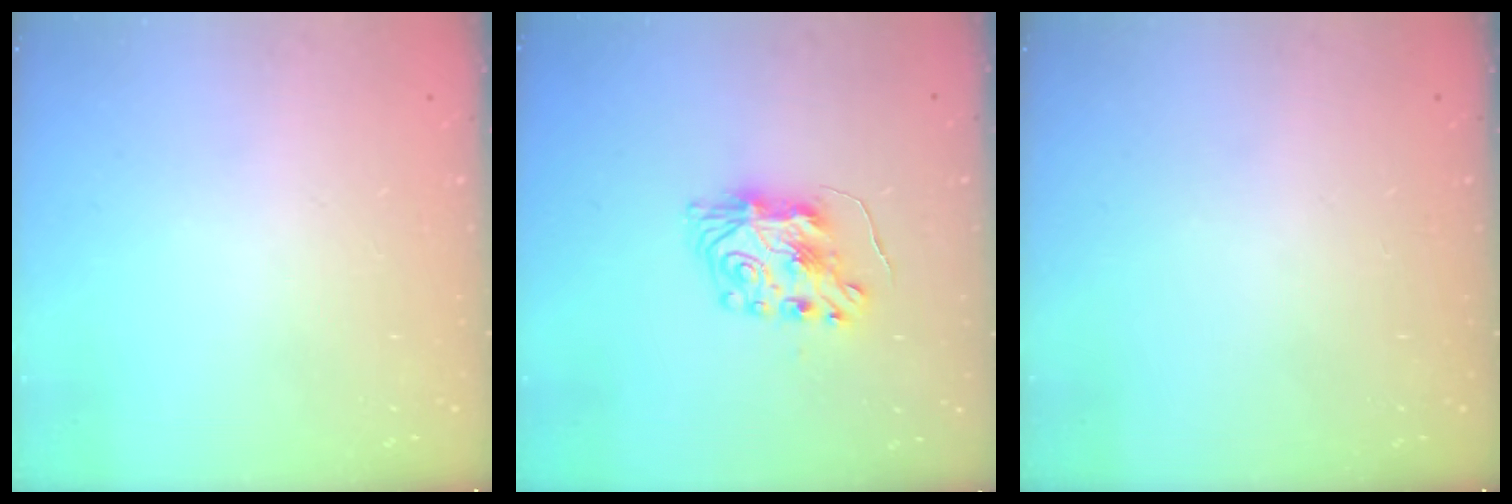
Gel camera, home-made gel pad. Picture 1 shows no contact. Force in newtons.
{"total": 7.8, "press": 7.8, "slide": 0.2}
{"total": 0.0}